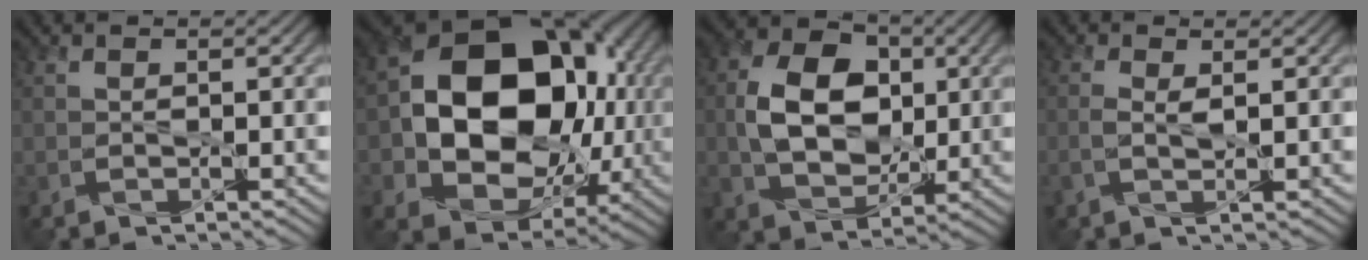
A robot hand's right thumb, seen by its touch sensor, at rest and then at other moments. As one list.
[{"total": 17.3, "force": [-0.2, 13.1, 11.3], "torque": [-0.178, -0.022, 0.004]}, {"total": 10.4, "force": [0.6, 7.5, 7.3], "torque": [-0.151, 0.009, 0.009]}, {"total": 1.7, "force": [0.1, 0.4, 1.7], "torque": [-0.039, 0.002, 0.002]}]